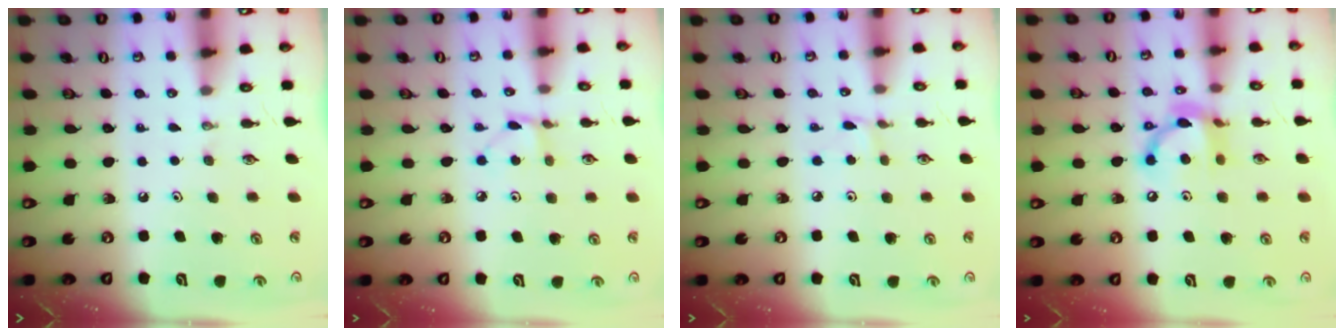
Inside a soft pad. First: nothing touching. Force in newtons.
{"total": 3.0, "press": 3.0, "slide": 0.4}
{"total": 1.9, "press": 1.9, "slide": 0.2}
{"total": 12.8, "press": 12.8, "slide": 0.5}